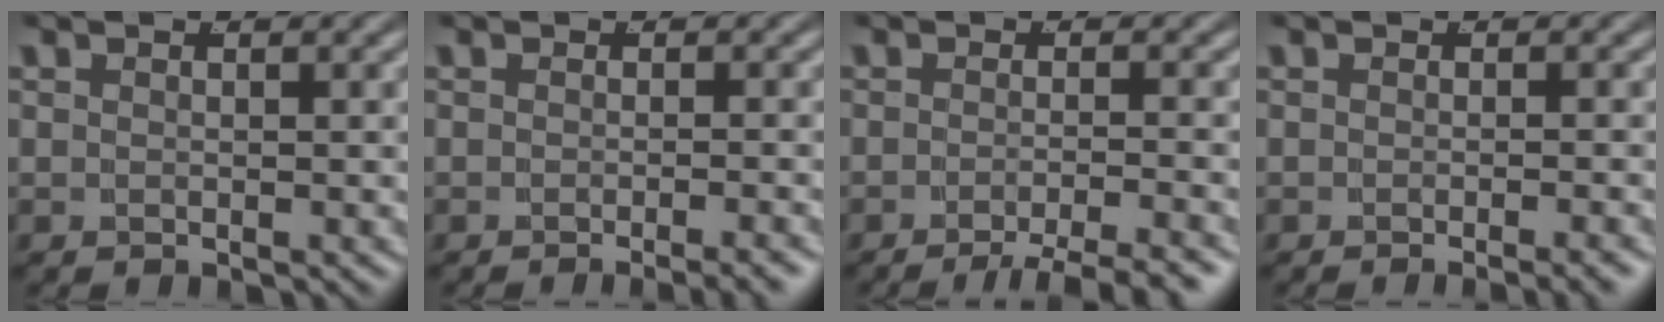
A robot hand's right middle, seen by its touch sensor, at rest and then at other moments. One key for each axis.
{"total": 2.0, "fx": -1.6, "fy": 0.1, "fz": 1.2, "tx": -0.012, "ty": 0.010, "tz": -0.033}
{"total": 5.3, "fx": -4.3, "fy": 1.0, "fz": 2.9, "tx": -0.030, "ty": 0.001, "tz": -0.072}
{"total": 1.6, "fx": -1.3, "fy": -0.1, "fz": 1.0, "tx": -0.009, "ty": 0.012, "tz": -0.028}